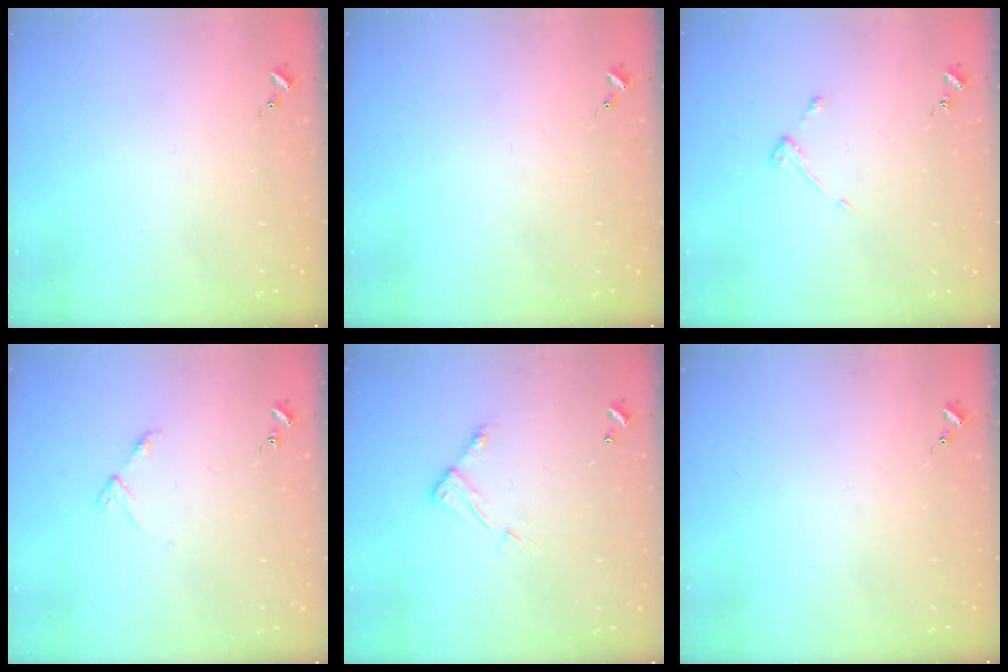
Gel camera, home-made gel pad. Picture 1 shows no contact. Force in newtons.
{"total": 0.0}
{"total": 2.8, "press": 2.8, "slide": 0.3}
{"total": 5.5, "press": 5.4, "slide": 0.6}
{"total": 7.0, "press": 7.0, "slide": 0.3}
{"total": 0.0}